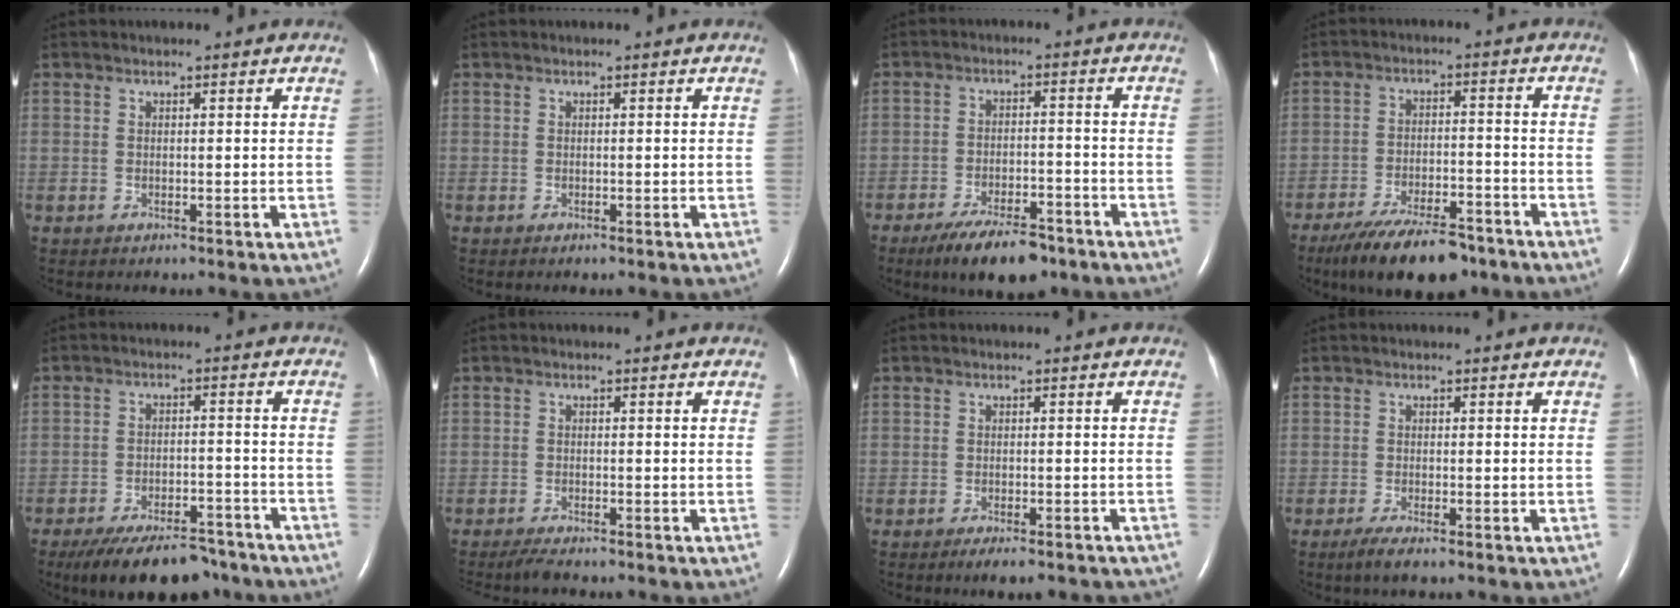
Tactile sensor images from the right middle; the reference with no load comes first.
{"total": 0.0}
{"total": 9.7, "force": [-7.2, 3.3, 5.6], "torque": [-0.094, -0.009, -0.118]}
{"total": 13.4, "force": [-10.5, 3.8, 7.4], "torque": [-0.126, -0.012, -0.169]}
{"total": 13.5, "force": [-11.2, 4.7, 6.0], "torque": [-0.093, 0.000, -0.164]}
{"total": 3.3, "force": [-2.9, 0.2, 1.5], "torque": [-0.033, -0.010, -0.048]}
{"total": 7.6, "force": [-6.5, 1.6, 3.7], "torque": [-0.036, -0.002, -0.082]}
{"total": 2.7, "force": [-1.9, 0.2, 1.9], "torque": [-0.044, -0.008, -0.038]}